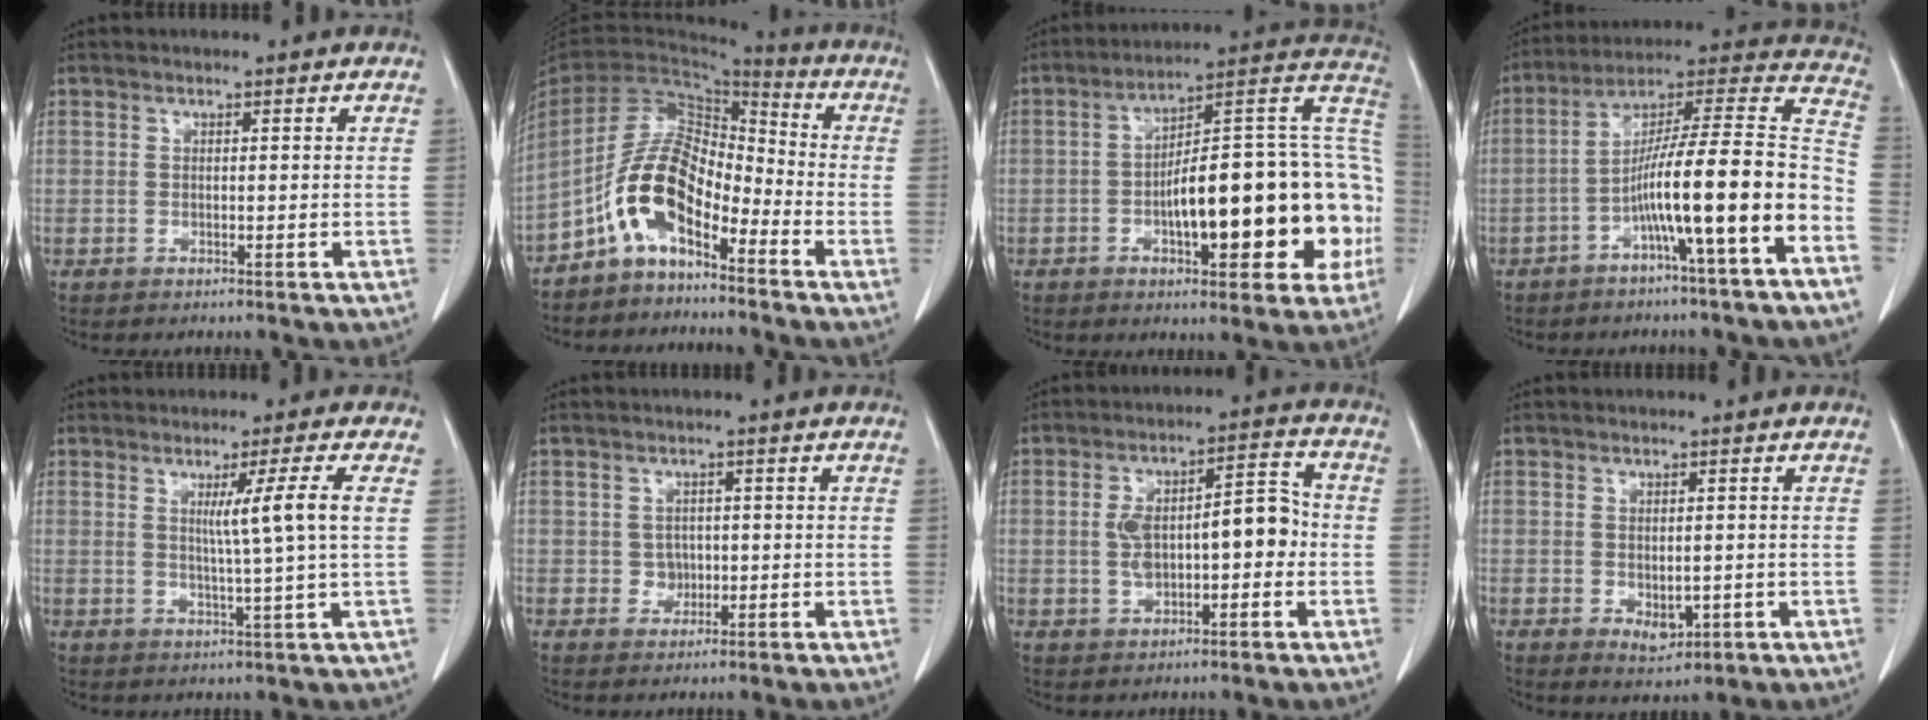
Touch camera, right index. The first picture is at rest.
{"total": 9.9, "force": [-5.5, 4.1, 7.1], "torque": [-0.150, 0.029, -0.108]}
{"total": 24.7, "force": [-4.4, 6.8, 23.4], "torque": [-0.265, 0.043, -0.050]}
{"total": 17.0, "force": [-6.4, -0.2, 15.8], "torque": [-0.242, 0.024, -0.109]}
{"total": 5.9, "force": [1.2, -1.9, 5.4], "torque": [-0.095, -0.009, 0.024]}
{"total": 2.0, "force": [-0.2, 1.8, 0.7], "torque": [-0.006, 0.004, 0.000]}
{"total": 9.9, "force": [-0.7, 4.0, 9.0], "torque": [-0.157, 0.038, -0.007]}
{"total": 3.5, "force": [-0.8, 2.1, 2.6], "torque": [-0.037, -0.005, 0.001]}